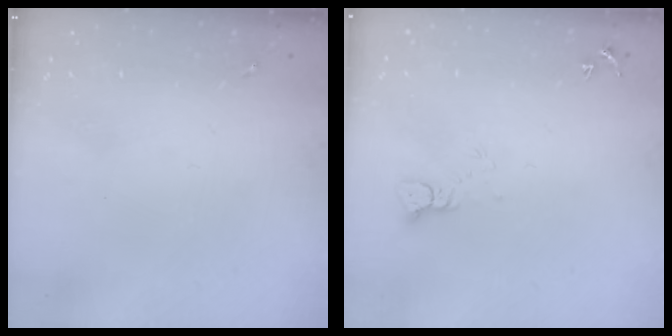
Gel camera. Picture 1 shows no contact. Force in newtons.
{"total": 3.1, "press": 3.1, "slide": 0.1}